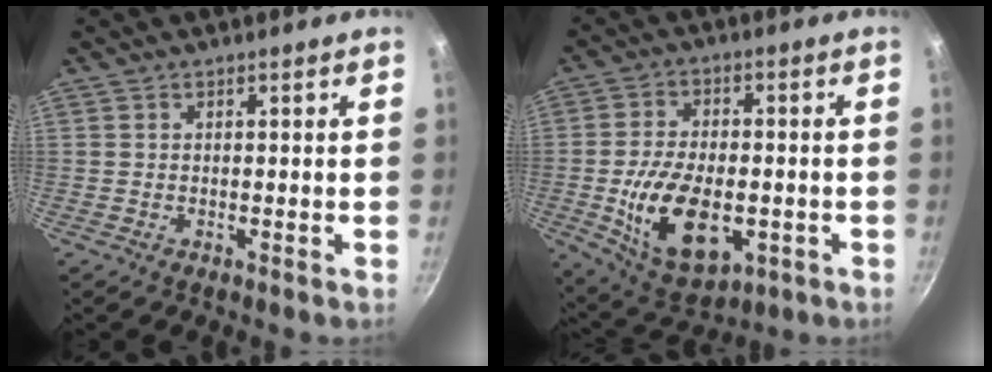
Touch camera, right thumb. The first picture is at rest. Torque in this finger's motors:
{"motor_torque": [-0.28, 0.87, 0.60, 0.61, 0.44]}